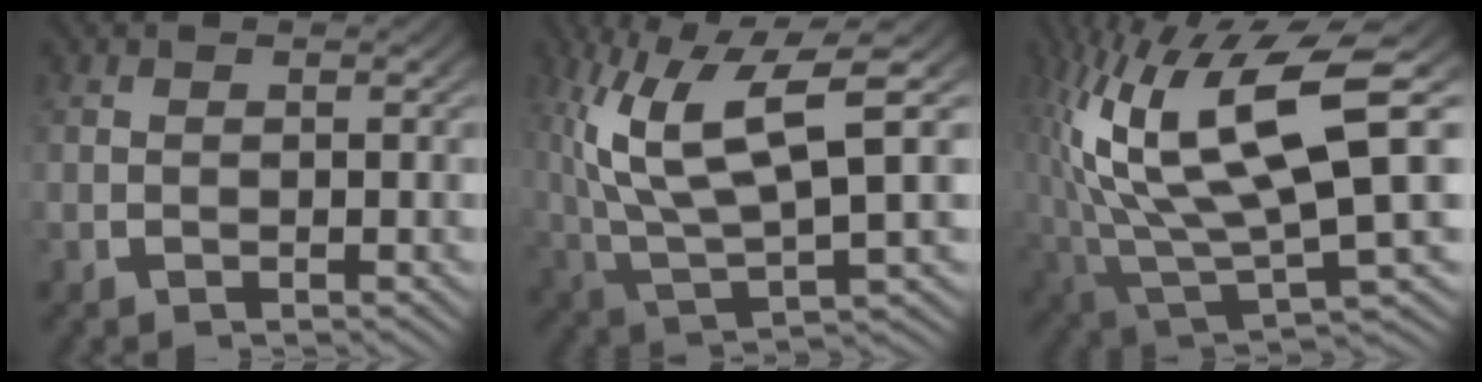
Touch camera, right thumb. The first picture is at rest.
{"total": 10.4, "force": [1.1, 5.4, 8.8], "torque": [-0.183, -0.023, 0.032]}
{"total": 13.7, "force": [0.0, 7.4, 11.5], "torque": [-0.248, -0.038, 0.020]}